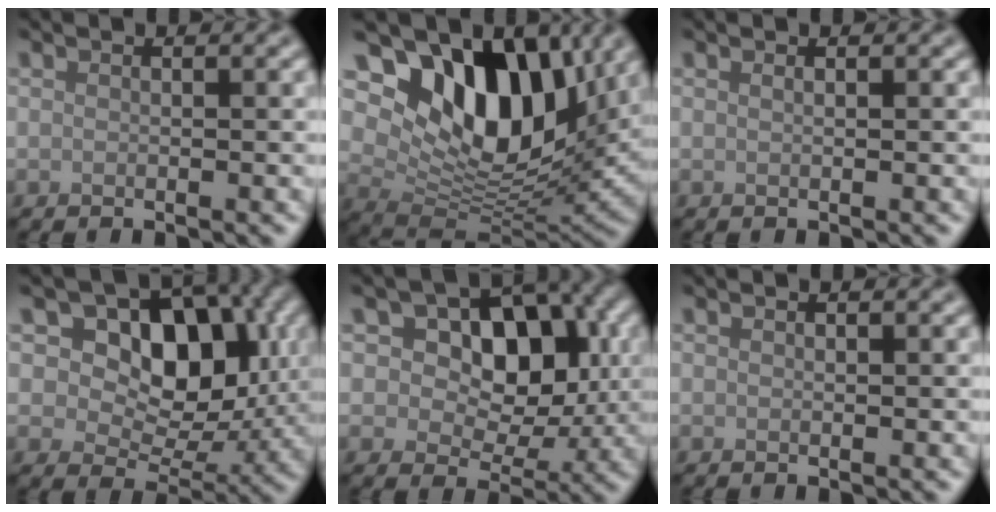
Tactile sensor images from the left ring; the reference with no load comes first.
{"total": 12.3, "force": [5.7, 7.3, 8.2], "torque": [-0.134, -0.008, 0.104]}
{"total": 0.0}
{"total": 10.5, "force": [3.8, 7.0, 6.9], "torque": [-0.090, 0.003, 0.041]}
{"total": 9.7, "force": [2.5, 6.4, 6.8], "torque": [-0.084, 0.003, 0.023]}
{"total": 0.0}